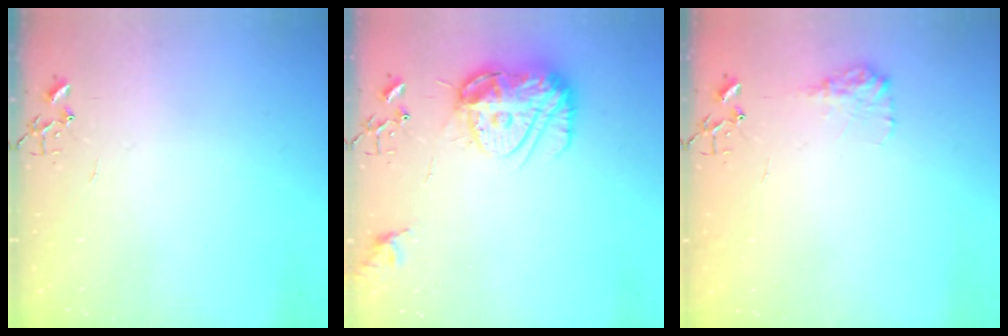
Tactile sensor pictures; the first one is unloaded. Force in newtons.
{"total": 14.7, "press": 14.7, "slide": 1.0}
{"total": 9.6, "press": 9.6, "slide": 0.3}